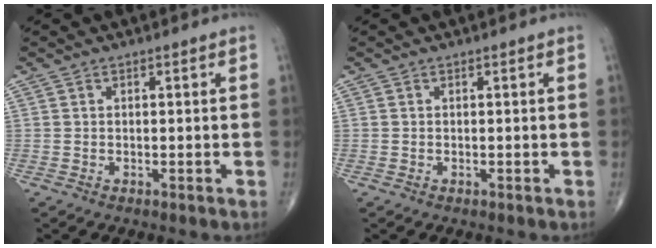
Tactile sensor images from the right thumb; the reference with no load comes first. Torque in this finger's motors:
{"motor_torque": [2.68, 2.34, 0.14, -0.29, 0.00]}